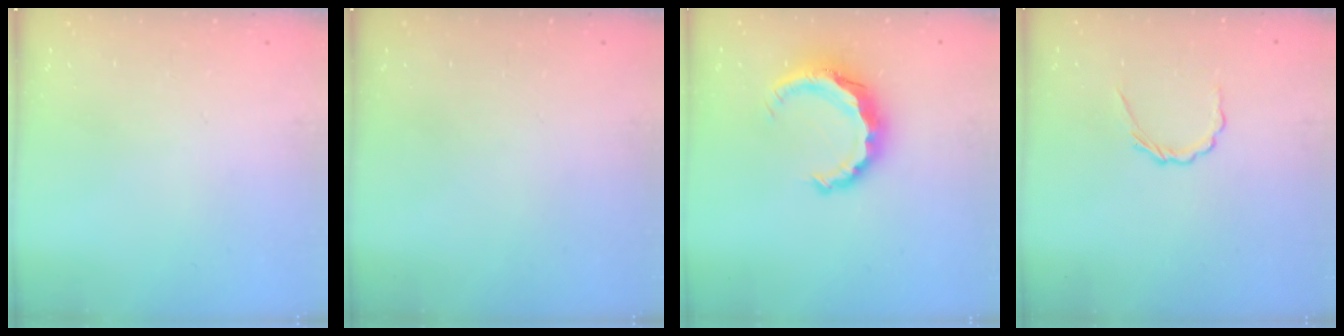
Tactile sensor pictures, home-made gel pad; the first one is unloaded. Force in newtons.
{"total": 0.0}
{"total": 8.5, "press": 8.4, "slide": 1.0}
{"total": 2.6, "press": 2.4, "slide": 1.0}